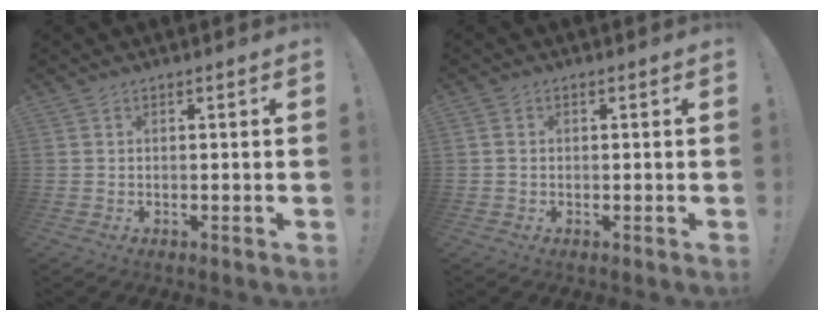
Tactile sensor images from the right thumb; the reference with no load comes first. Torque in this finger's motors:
{"motor_torque": [-0.12, -0.36, 0.28, -0.03, 0.07]}